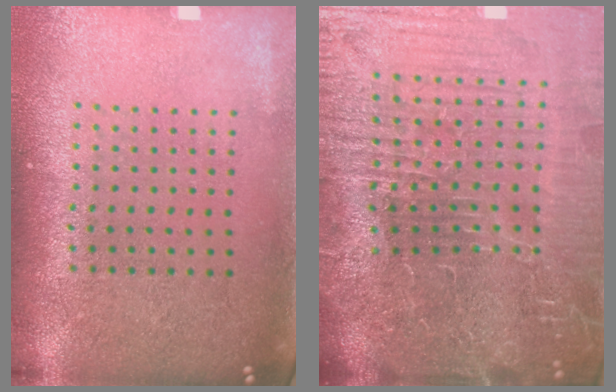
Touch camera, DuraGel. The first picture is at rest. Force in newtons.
{"total": 7.3, "press": 6.6, "slide": 3.3}